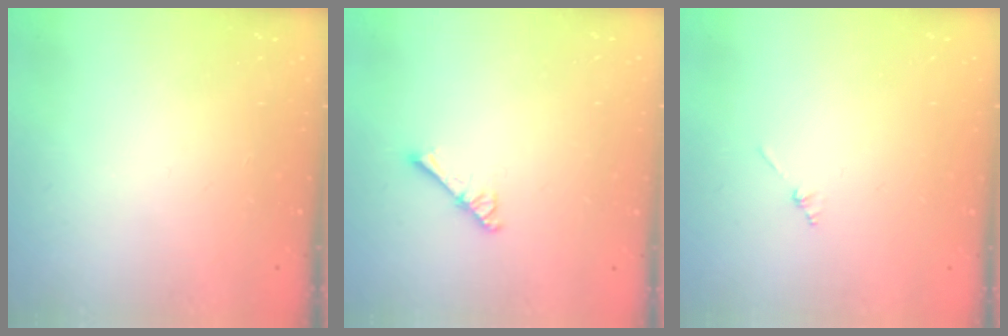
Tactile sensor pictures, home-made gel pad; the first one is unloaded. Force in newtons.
{"total": 2.5, "press": 2.5, "slide": 0.3}
{"total": 0.8, "press": 0.8, "slide": 0.2}